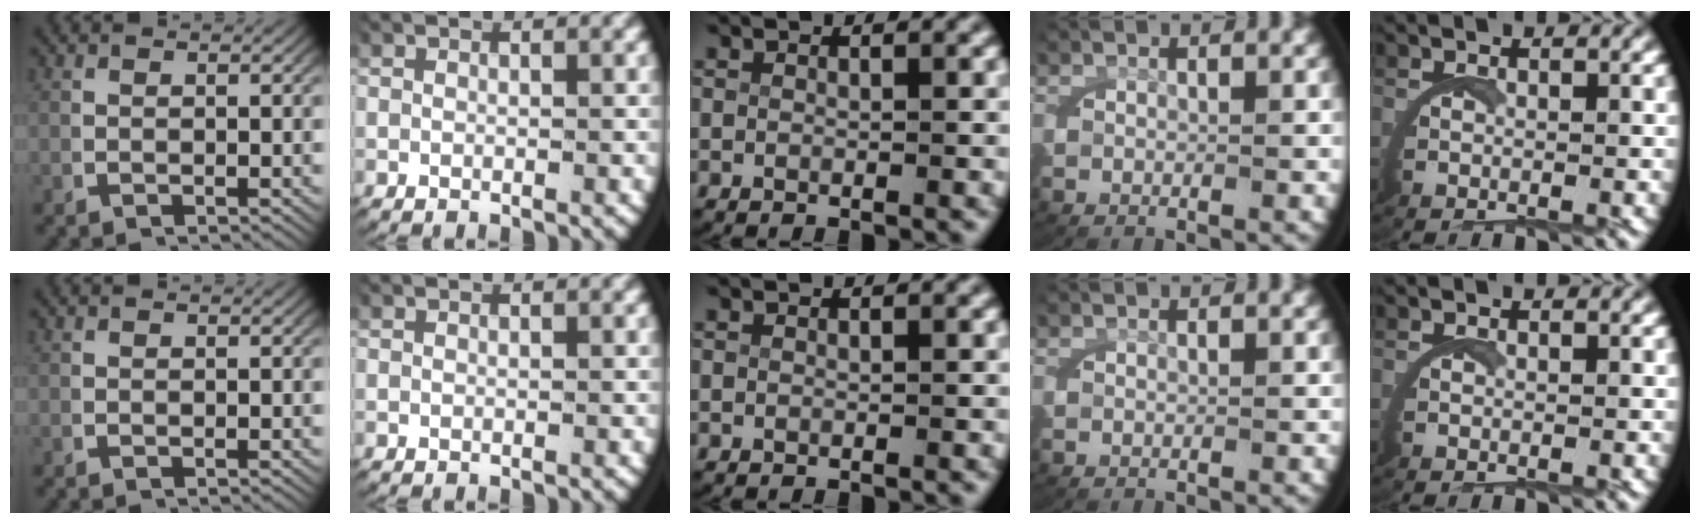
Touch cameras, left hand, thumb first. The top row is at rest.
{"ring": {"total": 0.9, "force": [0.1, -0.9, -0.4], "torque": [0.003, -0.007, 0.009]}}